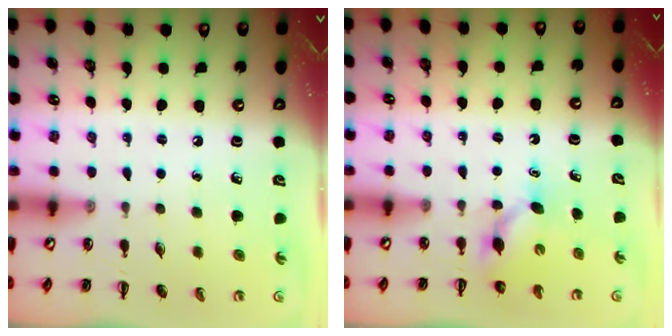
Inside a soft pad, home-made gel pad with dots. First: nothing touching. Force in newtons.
{"total": 4.0, "press": 3.9, "slide": 1.1}